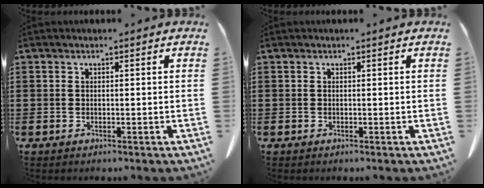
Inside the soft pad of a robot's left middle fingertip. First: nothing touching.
{"total": 0.0}